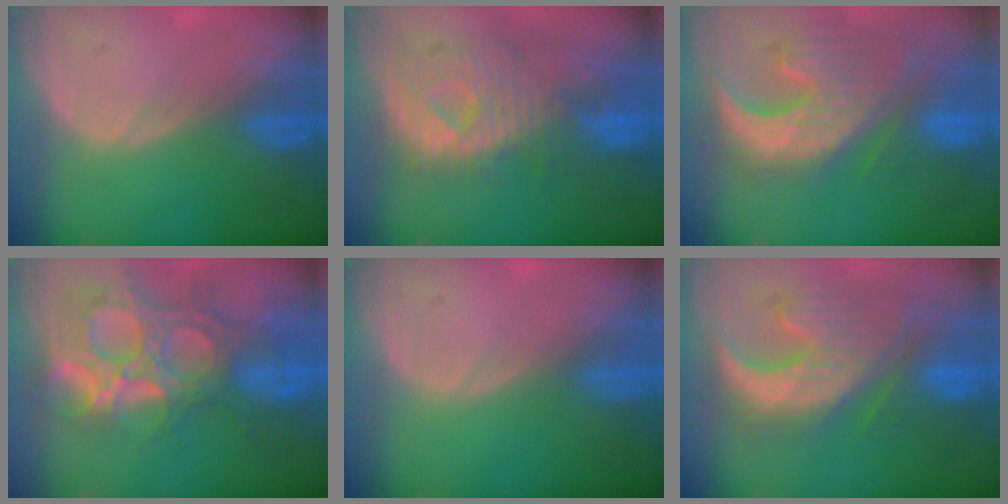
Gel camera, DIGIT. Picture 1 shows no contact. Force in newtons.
{"total": 11.3, "press": 9.8, "slide": 5.6}
{"total": 12.9, "press": 11.2, "slide": 6.4}
{"total": 14.1, "press": 11.9, "slide": 7.6}
{"total": 0.0}
{"total": 11.3, "press": 10.8, "slide": 3.3}